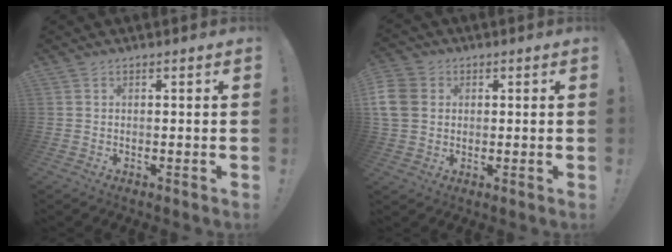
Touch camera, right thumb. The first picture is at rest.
{"total": 8.7, "force": [1.5, 7.3, 4.6], "torque": [-0.097, 0.003, 0.031]}